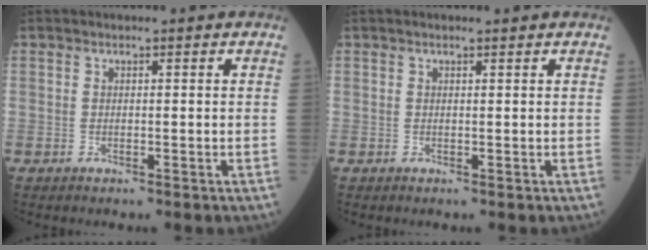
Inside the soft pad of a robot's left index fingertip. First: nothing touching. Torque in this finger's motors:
{"motor_torque": [-0.08, 0.00, -0.01, 0.00]}